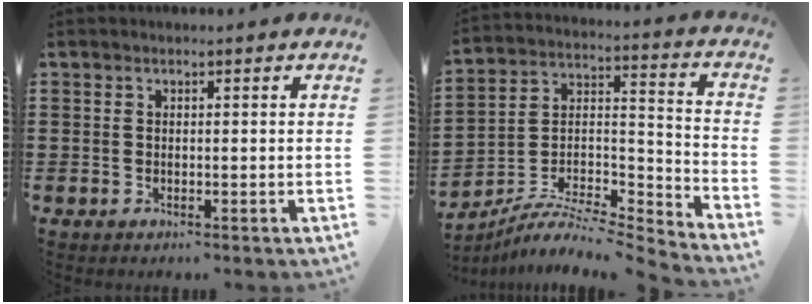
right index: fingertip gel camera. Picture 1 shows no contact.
{"total": 6.4, "force": [-5.5, 2.1, 2.6], "torque": [-0.052, 0.001, -0.111]}